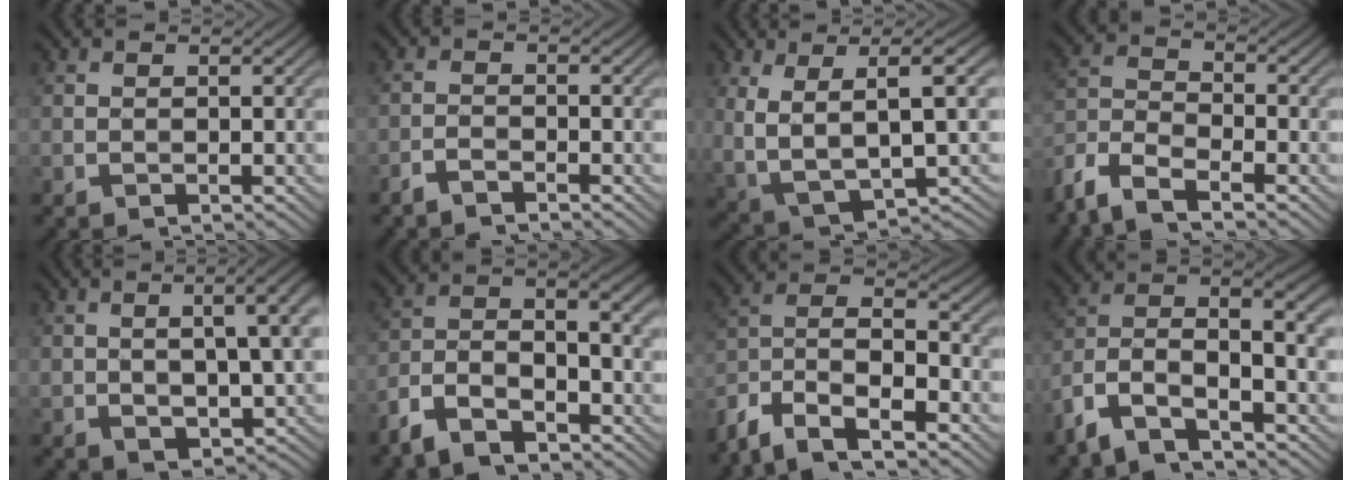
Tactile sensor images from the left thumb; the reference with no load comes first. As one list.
[{"total": 1.9, "force": [-1.7, 0.3, 0.9], "torque": [-0.020, -0.001, -0.040]}, {"total": 9.3, "force": [2.1, 3.3, 8.5], "torque": [-0.188, -0.001, 0.043]}, {"total": 7.3, "force": [-5.8, 2.2, 3.9], "torque": [-0.088, -0.009, -0.135]}, {"total": 9.5, "force": [1.2, 3.8, 8.6], "torque": [-0.133, 0.003, 0.025]}, {"total": 9.4, "force": [-4.7, 4.5, 6.7], "torque": [-0.131, -0.011, -0.097]}, {"total": 10.1, "force": [-6.9, 4.3, 5.9], "torque": [-0.115, -0.004, -0.153]}, {"total": 10.8, "force": [-4.9, 4.5, 8.5], "torque": [-0.161, -0.004, -0.108]}]